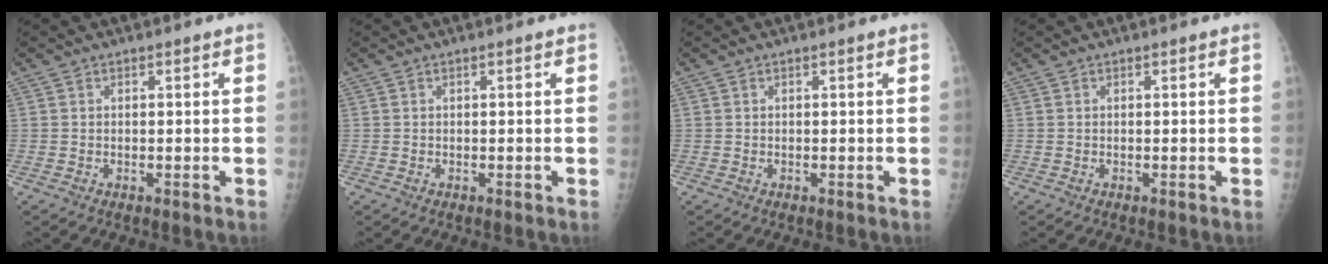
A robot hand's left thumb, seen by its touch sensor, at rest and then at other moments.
{"total": 0.0}
{"total": 0.0}
{"total": 0.0}